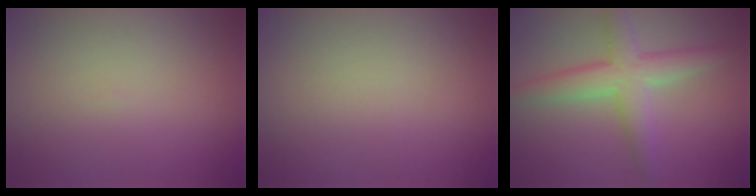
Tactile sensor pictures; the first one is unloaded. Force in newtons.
{"total": 0.0}
{"total": 4.5, "press": 4.5, "slide": 0.1}